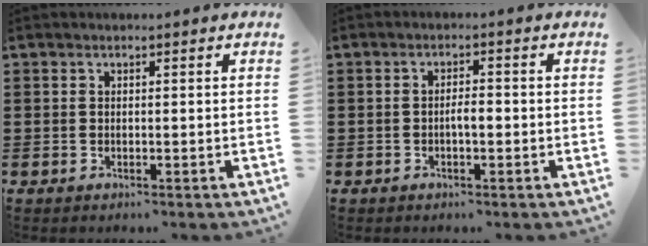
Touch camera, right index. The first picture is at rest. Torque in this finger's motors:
{"motor_torque": [0.46, -0.39, 0.06, 0.02]}